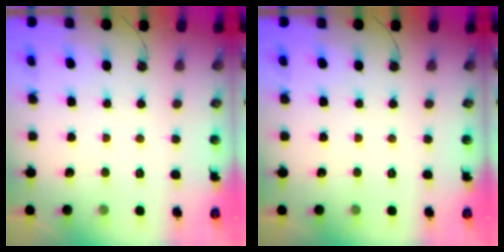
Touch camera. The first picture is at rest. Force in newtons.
{"total": 0.0}